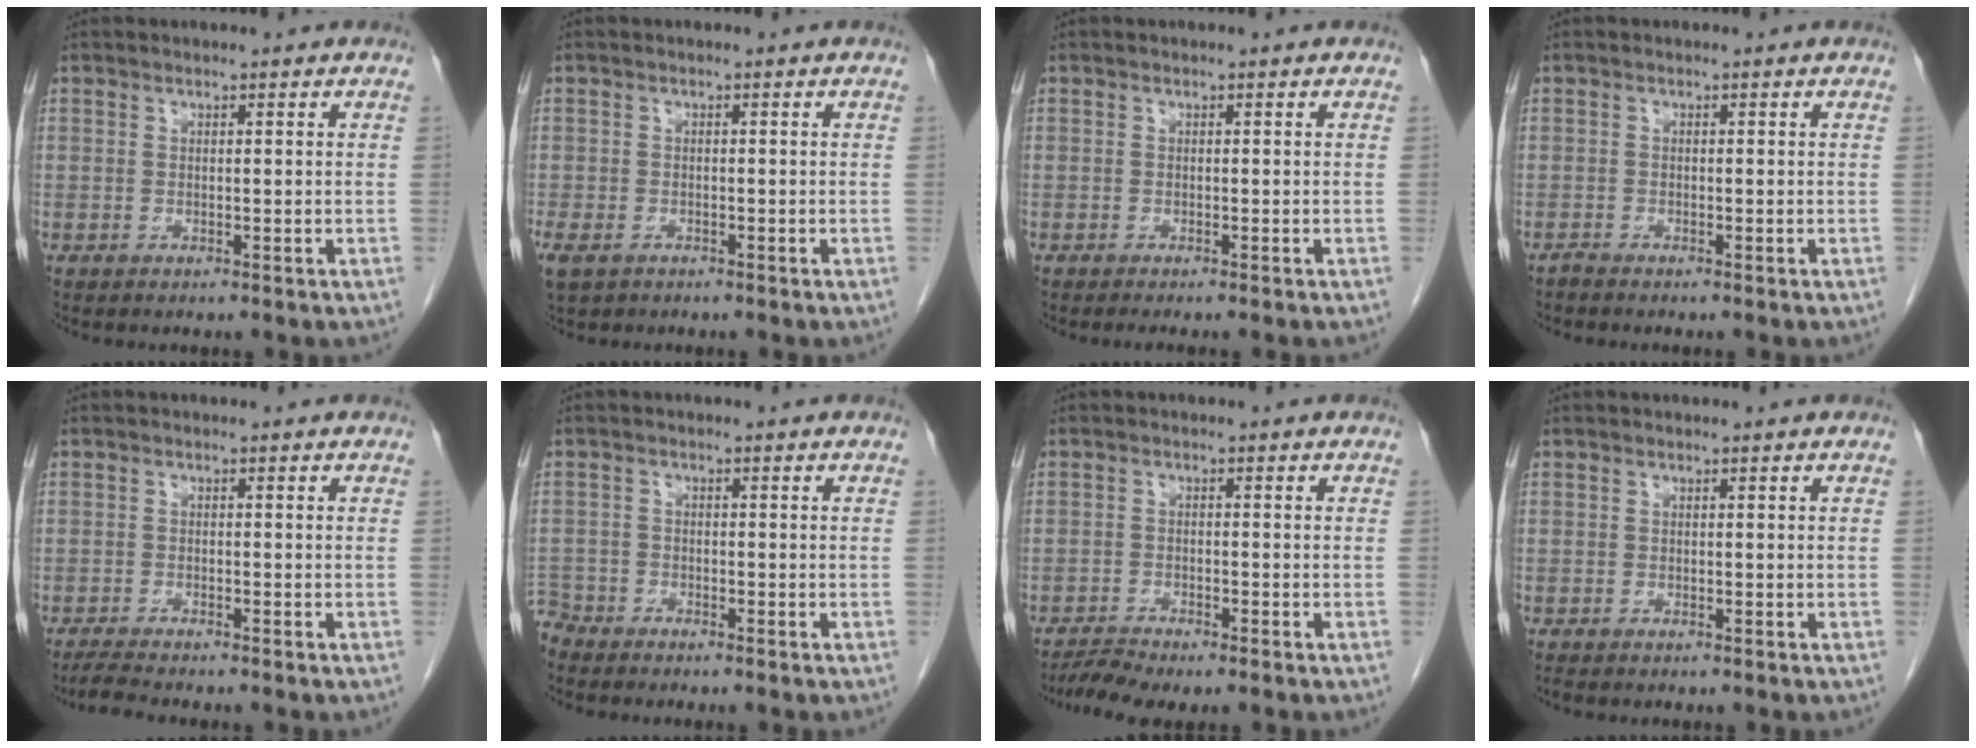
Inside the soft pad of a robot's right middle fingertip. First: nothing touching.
{"total": 4.8, "force": [-2.9, 3.0, 2.4], "torque": [-0.056, -0.010, -0.046]}
{"total": 2.2, "force": [-2.0, -0.2, 1.1], "torque": [-0.011, 0.001, -0.025]}
{"total": 0.5, "force": [-0.5, -0.1, 0.0], "torque": [-0.003, -0.002, -0.012]}
{"total": 3.3, "force": [-3.0, -0.2, 1.4], "torque": [-0.034, -0.015, -0.052]}
{"total": 3.0, "force": [-2.9, 0.6, -0.4], "torque": [0.011, -0.007, -0.056]}
{"total": 3.3, "force": [-3.0, -0.3, 1.3], "torque": [-0.030, -0.015, -0.056]}
{"total": 0.0}